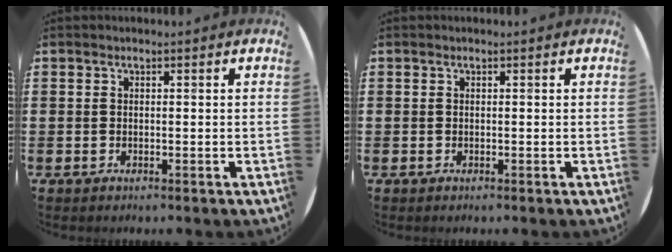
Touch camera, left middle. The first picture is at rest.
{"total": 0.0}